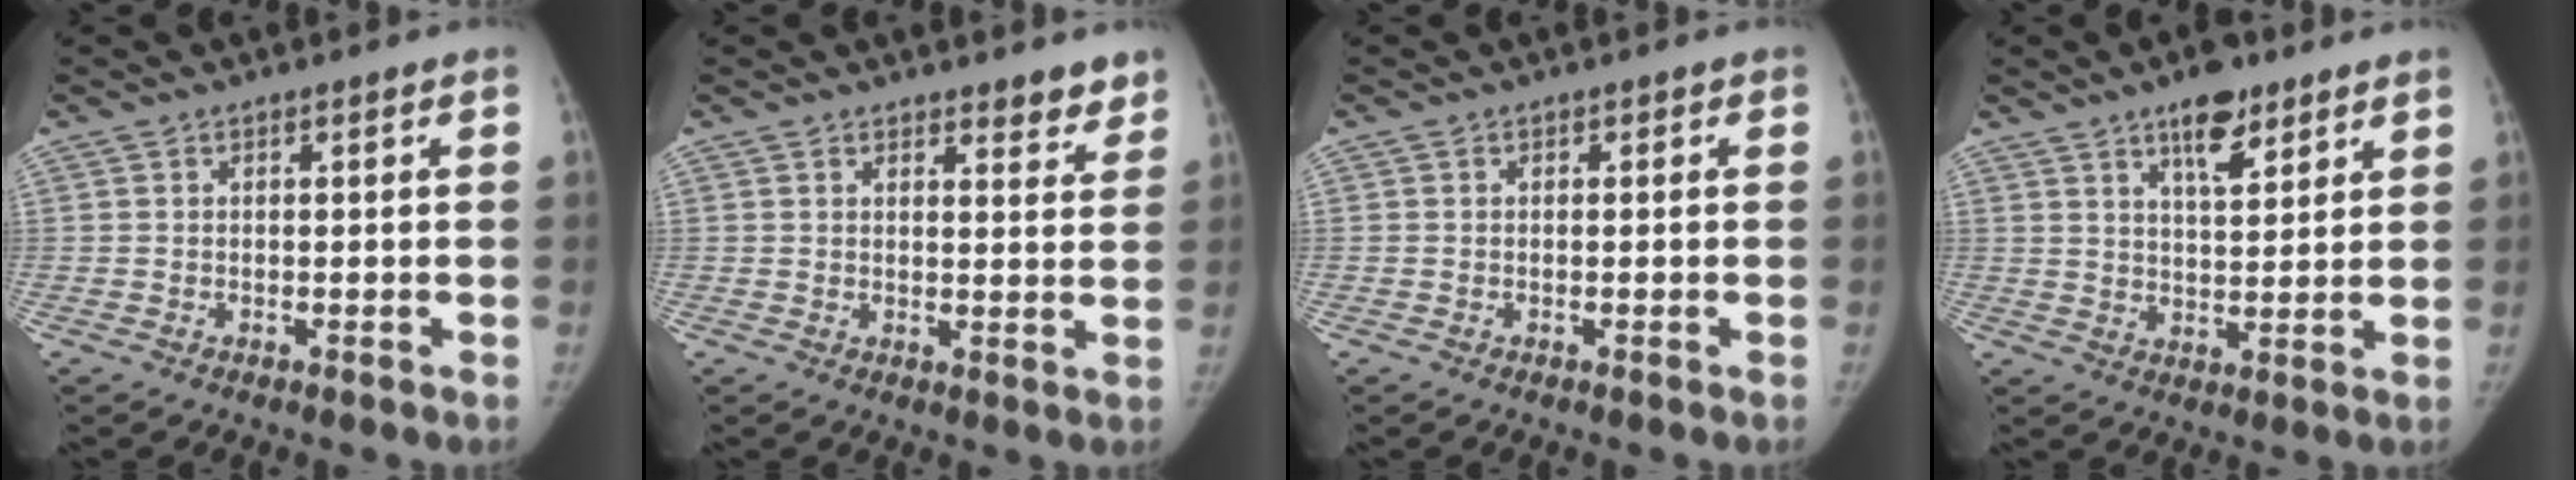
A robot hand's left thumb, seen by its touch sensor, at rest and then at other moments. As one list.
[{"total": 4.1, "force": [3.5, 1.5, 1.6], "torque": [0.005, -0.025, 0.042]}, {"total": 0.0}, {"total": 8.2, "force": [5.4, 3.2, 5.4], "torque": [-0.063, -0.032, 0.084]}]